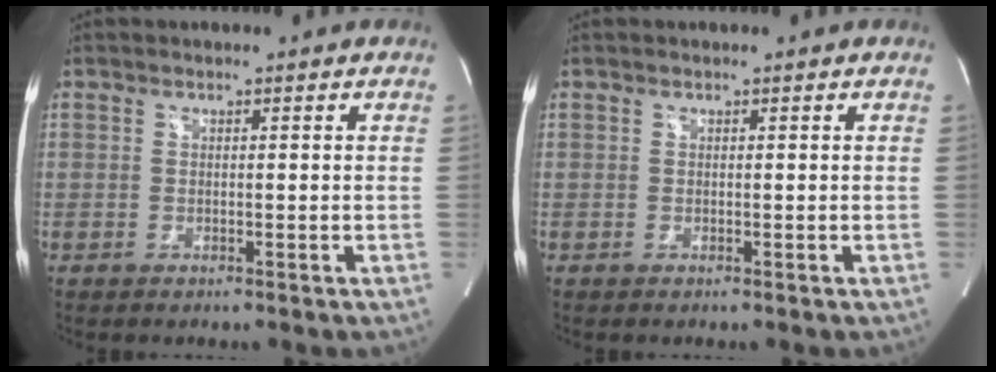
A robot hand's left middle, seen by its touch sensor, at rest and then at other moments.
{"total": 0.0}